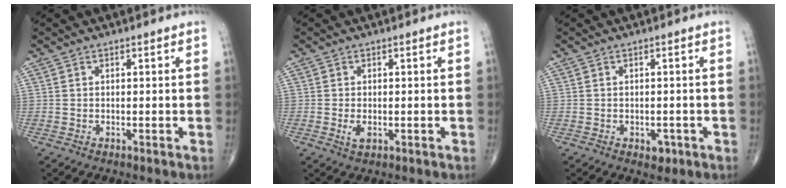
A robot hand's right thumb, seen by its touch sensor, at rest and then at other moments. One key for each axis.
{"total": 2.1, "fx": -0.5, "fy": 1.1, "fz": 1.8, "tx": -0.035, "ty": -0.004, "tz": -0.009}
{"total": 2.1, "fx": -0.9, "fy": 1.4, "fz": 1.3, "tx": -0.007, "ty": 0.002, "tz": -0.008}